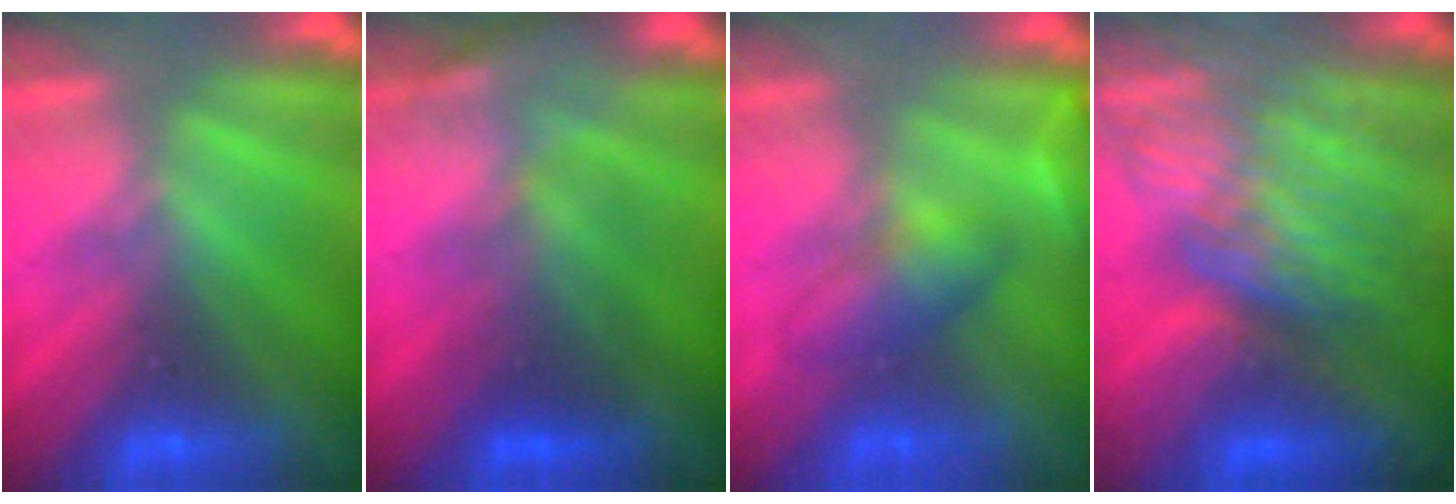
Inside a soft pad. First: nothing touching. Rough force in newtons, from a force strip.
{"total": 2.7}
{"total": 4.5}
{"total": 8.8}